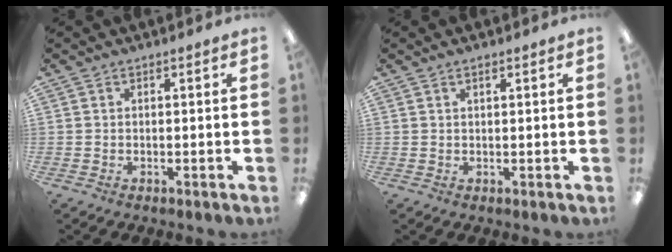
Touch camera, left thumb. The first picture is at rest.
{"total": 1.2, "force": [0.8, 0.3, 0.7], "torque": [-0.016, 0.001, 0.015]}